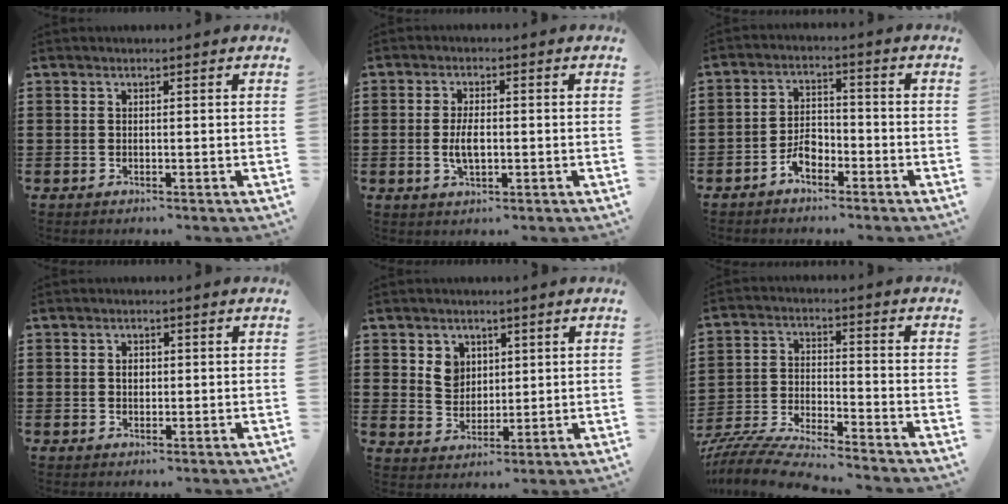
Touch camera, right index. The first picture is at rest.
{"total": 4.1, "force": [-0.4, 1.8, 3.7], "torque": [-0.075, 0.001, -0.010]}
{"total": 3.9, "force": [-2.5, 1.9, 2.3], "torque": [-0.048, 0.002, -0.049]}
{"total": 1.4, "force": [0.1, 1.0, 0.9], "torque": [-0.020, 0.007, 0.002]}
{"total": 4.3, "force": [2.2, 3.4, 1.5], "torque": [-0.033, 0.010, 0.040]}
{"total": 6.8, "force": [-6.6, 0.0, 1.5], "torque": [-0.054, -0.012, -0.137]}